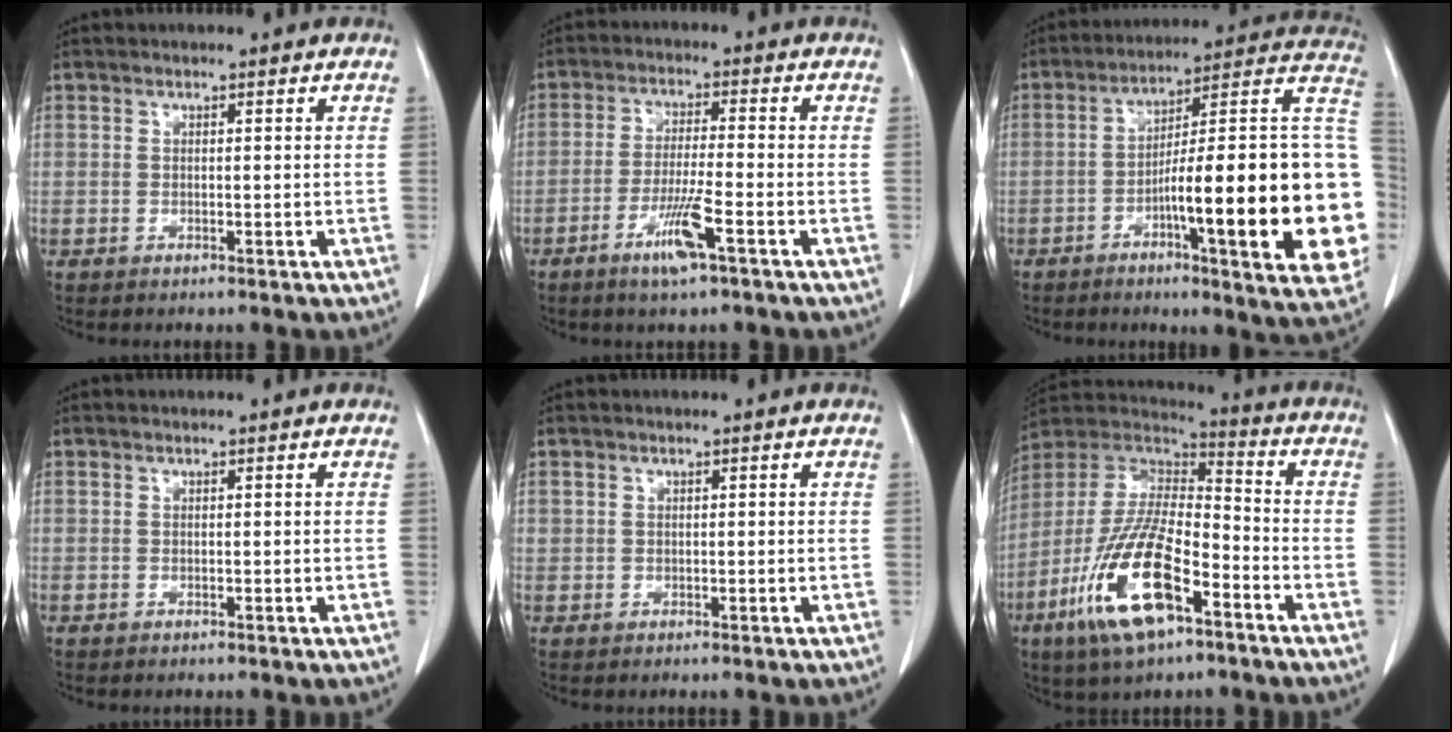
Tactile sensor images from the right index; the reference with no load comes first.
{"total": 6.8, "force": [-3.5, -0.1, 5.8], "torque": [-0.112, -0.012, -0.067]}
{"total": 27.8, "force": [-5.1, 3.0, 27.2], "torque": [-0.281, 0.013, -0.077]}
{"total": 0.0}
{"total": 0.5, "force": [0.2, 0.5, 0.1], "torque": [0.005, 0.002, 0.000]}
{"total": 18.1, "force": [-8.6, 5.3, 15.0], "torque": [-0.320, -0.015, -0.156]}